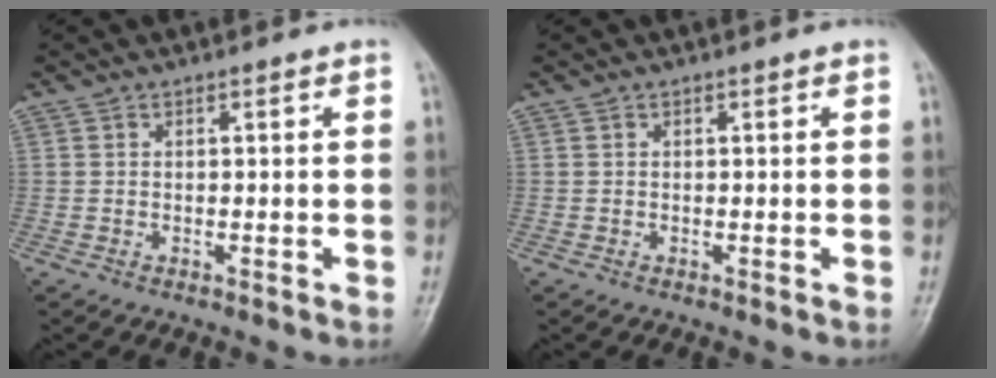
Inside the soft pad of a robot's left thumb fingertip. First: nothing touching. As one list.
[{"total": 0.0}]